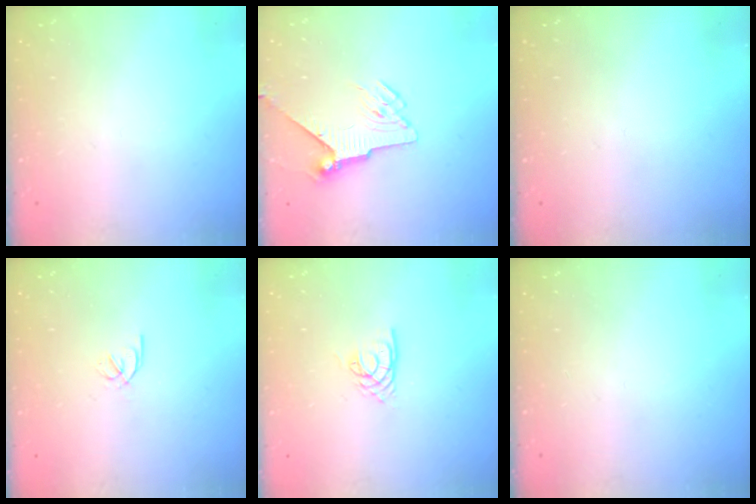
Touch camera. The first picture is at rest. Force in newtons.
{"total": 6.3, "press": 6.2, "slide": 1.0}
{"total": 0.0}
{"total": 1.9, "press": 1.9, "slide": 0.3}
{"total": 3.2, "press": 3.2, "slide": 0.2}
{"total": 0.0}